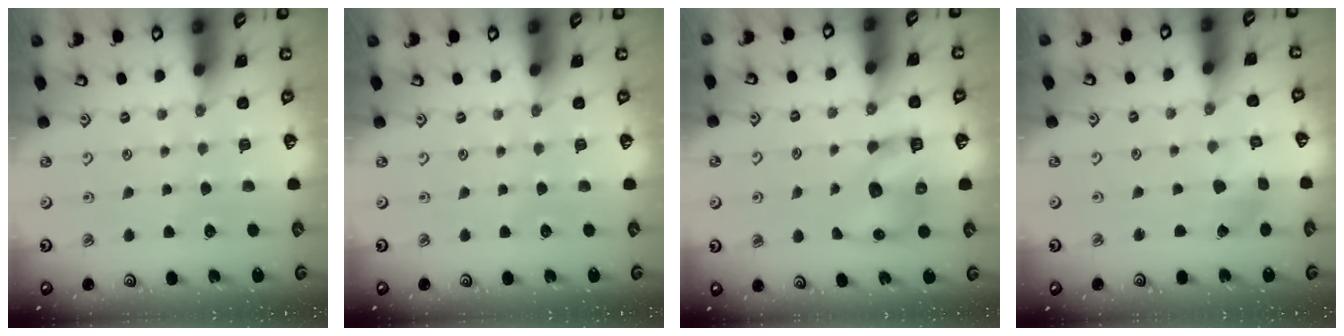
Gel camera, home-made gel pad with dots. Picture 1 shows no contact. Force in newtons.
{"total": 0.0}
{"total": 8.0, "press": 7.9, "slide": 1.2}
{"total": 2.4, "press": 2.3, "slide": 0.4}